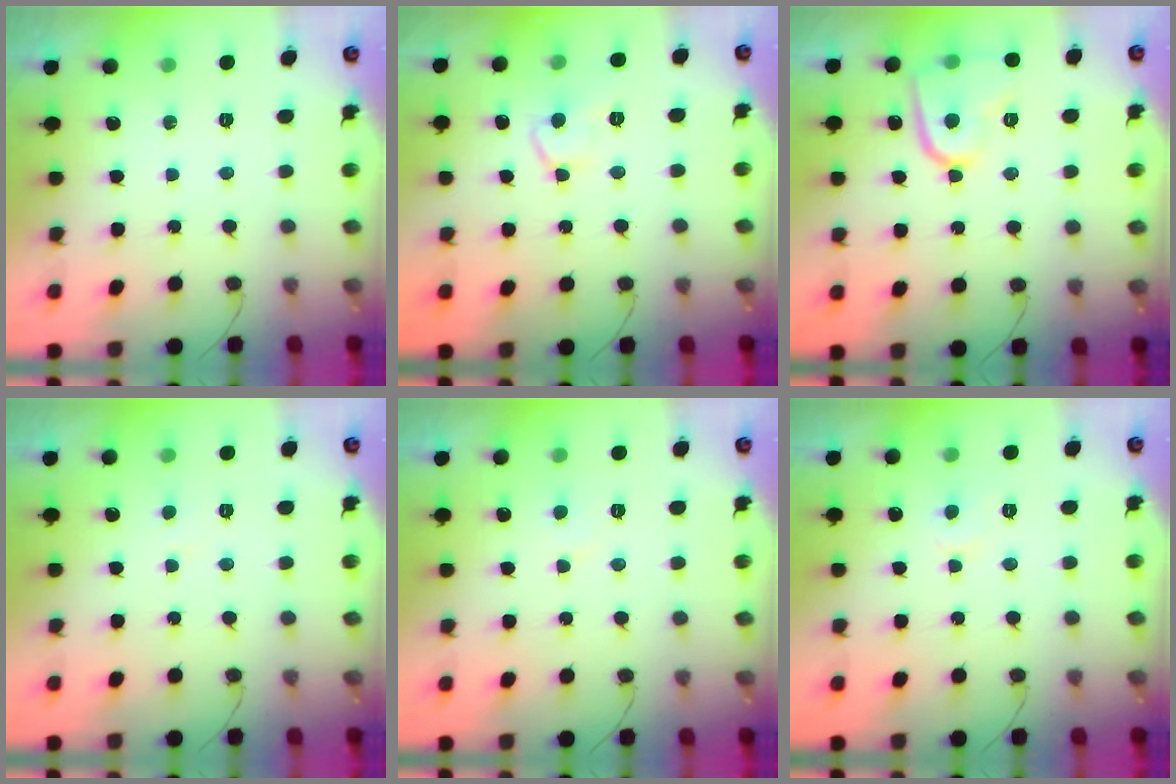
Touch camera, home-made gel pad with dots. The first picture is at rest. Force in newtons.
{"total": 9.0, "press": 9.0, "slide": 0.8}
{"total": 11.6, "press": 11.5, "slide": 1.0}
{"total": 2.3, "press": 2.3, "slide": 0.2}
{"total": 3.4, "press": 3.4, "slide": 0.3}
{"total": 5.6, "press": 5.6, "slide": 0.4}